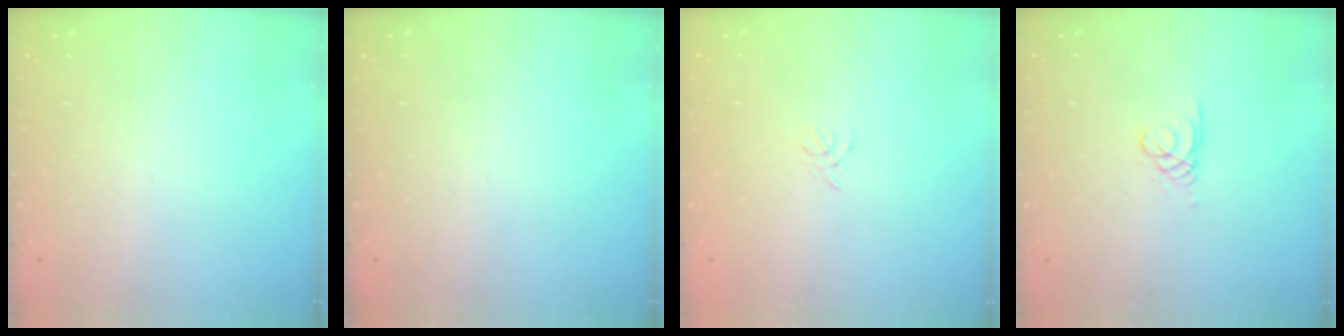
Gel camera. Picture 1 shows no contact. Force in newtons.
{"total": 0.0}
{"total": 1.3, "press": 1.2, "slide": 0.4}
{"total": 1.7, "press": 1.7, "slide": 0.1}